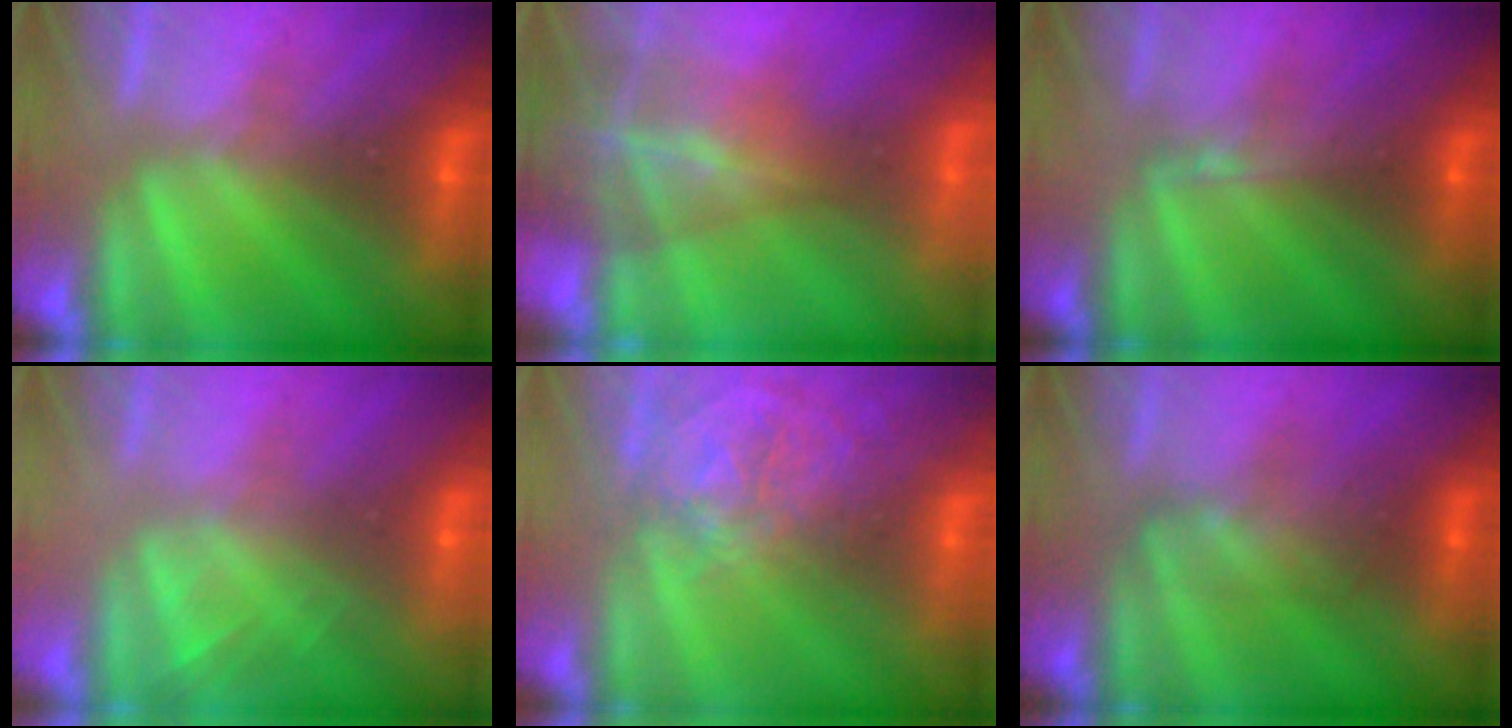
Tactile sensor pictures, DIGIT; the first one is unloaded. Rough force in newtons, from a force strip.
{"total": 7.6}
{"total": 2.8}
{"total": 2.0}
{"total": 3.6}
{"total": 2.3}